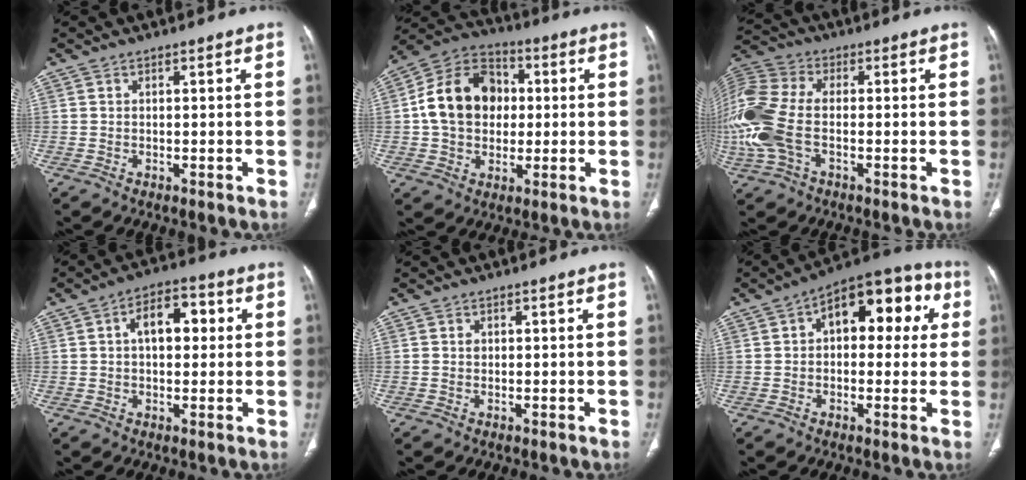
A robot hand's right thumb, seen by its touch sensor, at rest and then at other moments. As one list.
[{"total": 15.6, "force": [1.0, 12.1, 9.7], "torque": [-0.142, 0.025, 0.010]}, {"total": 17.9, "force": [-1.8, 10.7, 14.2], "torque": [-0.369, 0.010, -0.031]}, {"total": 8.6, "force": [1.7, 5.0, 6.8], "torque": [-0.085, 0.020, 0.022]}, {"total": 0.9, "force": [0.2, 0.7, 0.6], "torque": [-0.012, 0.003, 0.006]}, {"total": 15.5, "force": [3.7, 8.7, 12.3], "torque": [-0.119, 0.040, 0.044]}]